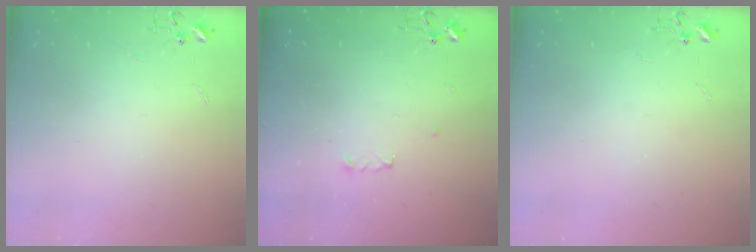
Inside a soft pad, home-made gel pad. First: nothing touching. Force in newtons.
{"total": 3.4, "press": 3.3, "slide": 0.6}
{"total": 0.0}